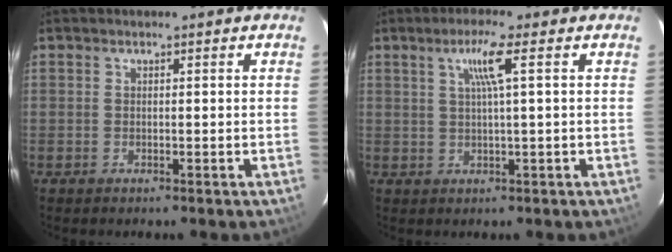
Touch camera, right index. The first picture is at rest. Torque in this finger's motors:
{"motor_torque": [0.08, 0.01, 0.10, 0.08]}